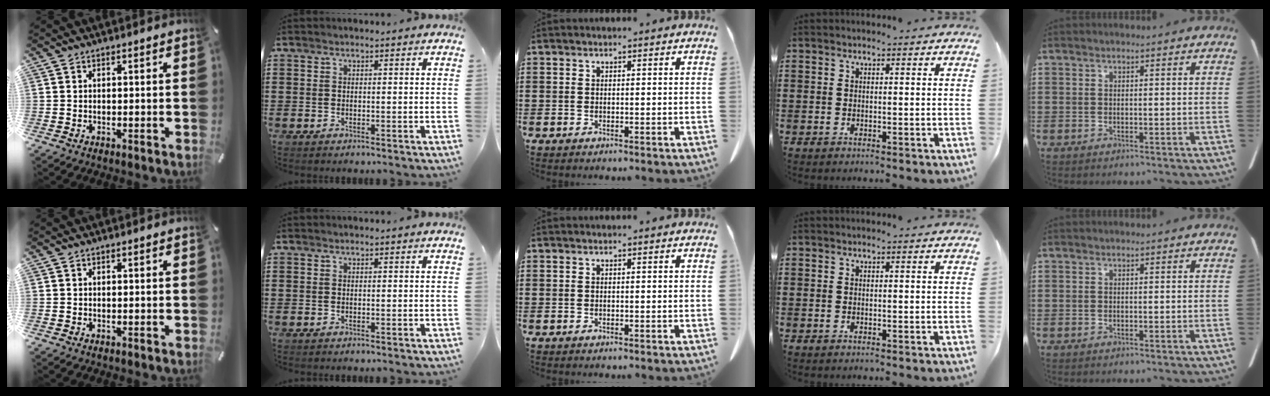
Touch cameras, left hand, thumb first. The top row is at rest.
{}